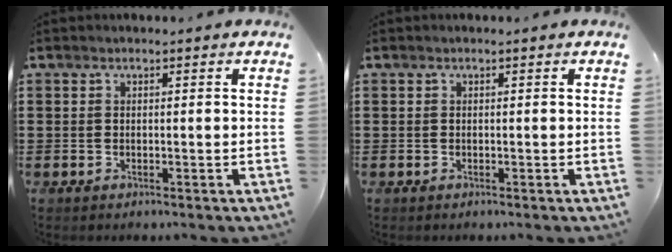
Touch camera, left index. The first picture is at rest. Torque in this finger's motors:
{"motor_torque": [-0.02, -0.02, 0.00, 0.00]}